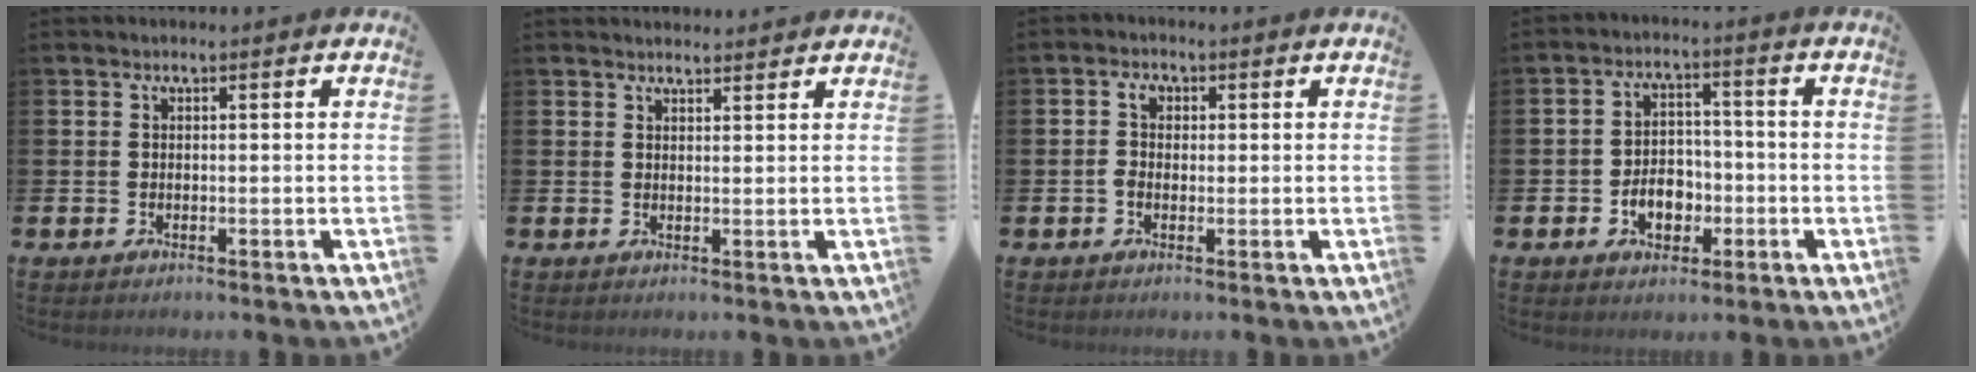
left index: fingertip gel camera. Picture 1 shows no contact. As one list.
[{"total": 1.9, "force": [1.8, 0.4, -0.2], "torque": [0.008, -0.010, 0.032]}, {"total": 2.3, "force": [0.2, 1.7, 1.5], "torque": [-0.010, 0.002, -0.003]}, {"total": 4.9, "force": [-1.7, 3.5, 2.9], "torque": [-0.035, 0.001, -0.039]}]